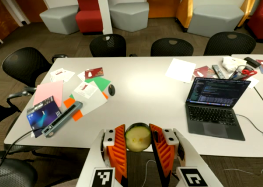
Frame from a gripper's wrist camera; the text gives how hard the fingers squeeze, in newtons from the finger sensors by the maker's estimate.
{"total": 12.3, "left": 12.9, "right": 11.8}